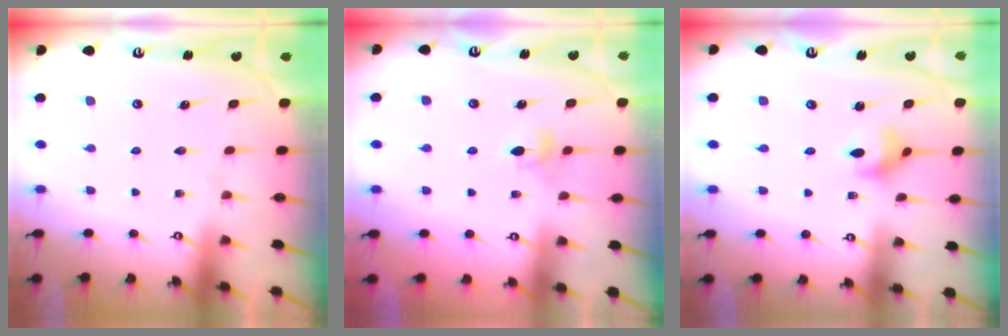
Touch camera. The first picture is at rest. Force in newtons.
{"total": 3.9, "press": 3.8, "slide": 0.9}
{"total": 3.8, "press": 3.8, "slide": 0.6}